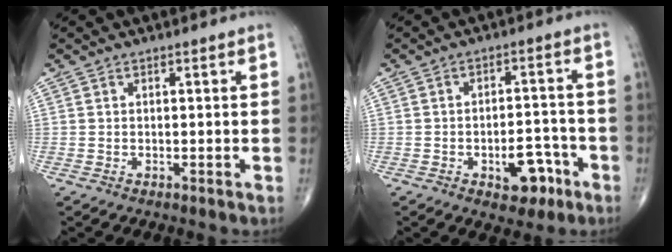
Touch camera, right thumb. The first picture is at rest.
{"total": 7.7, "force": [-3.6, 4.3, 5.3], "torque": [-0.045, 0.034, -0.045]}